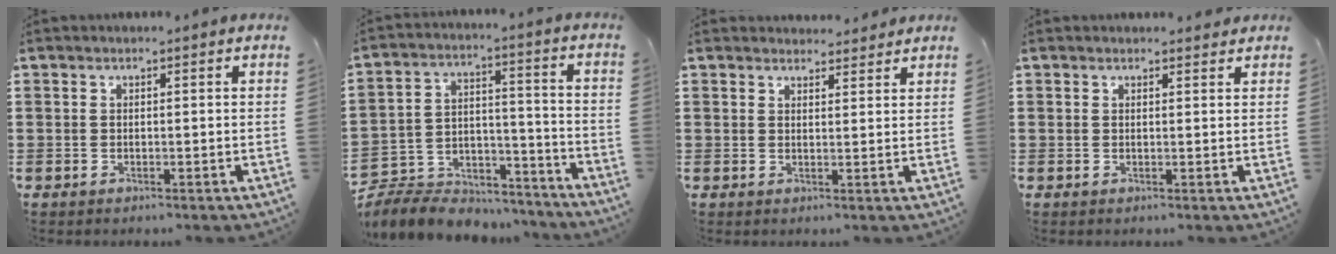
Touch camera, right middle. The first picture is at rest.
{"total": 7.0, "force": [-6.7, 2.1, 0.5], "torque": [-0.022, 0.009, -0.139]}
{"total": 2.3, "force": [2.3, 0.4, -0.3], "torque": [0.006, -0.004, 0.043]}
{"total": 1.0, "force": [0.9, 0.4, 0.0], "torque": [0.004, -0.002, 0.016]}